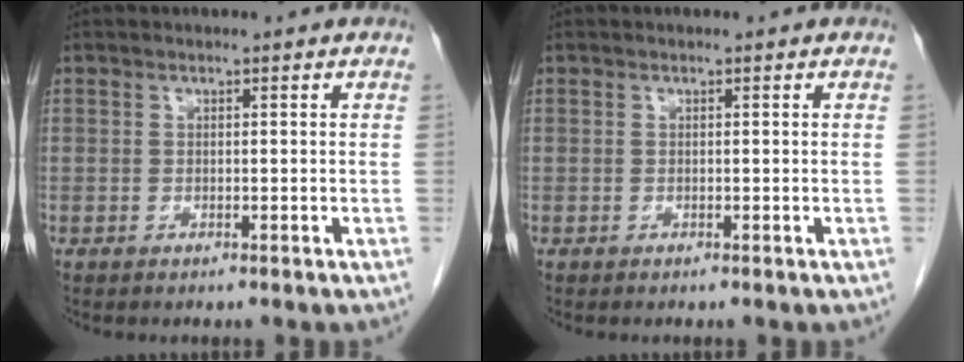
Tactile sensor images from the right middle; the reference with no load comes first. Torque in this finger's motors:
{"motor_torque": [0.26, -0.06, 0.03, 0.01]}